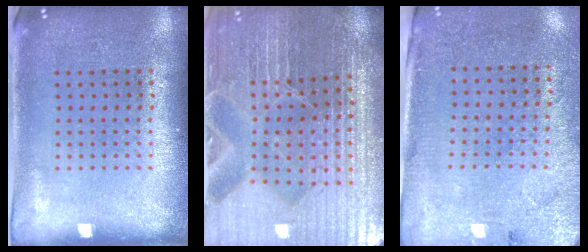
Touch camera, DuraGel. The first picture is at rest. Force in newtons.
{"total": 5.1, "press": 4.9, "slide": 1.5}
{"total": 2.7, "press": 2.4, "slide": 1.3}